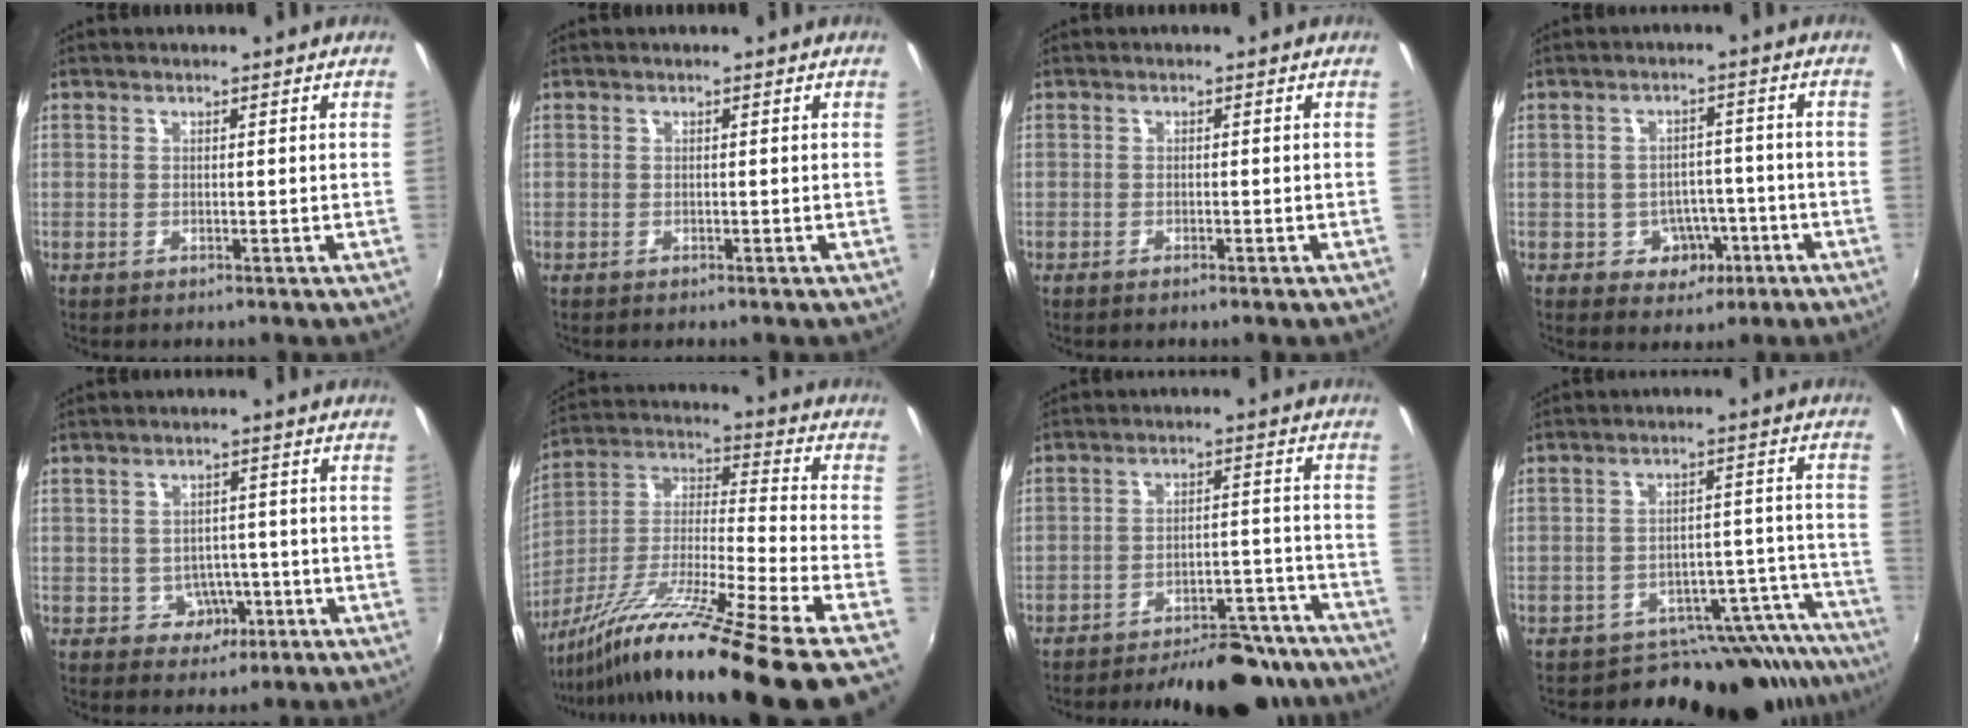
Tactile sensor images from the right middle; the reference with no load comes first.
{"total": 0.0}
{"total": 1.0, "force": [-0.9, 0.1, 0.5], "torque": [-0.011, -0.003, -0.016]}
{"total": 5.9, "force": [-2.6, 4.9, 2.1], "torque": [-0.042, 0.015, -0.020]}
{"total": 4.5, "force": [-1.9, 4.0, 1.1], "torque": [-0.031, 0.010, -0.013]}
{"total": 25.0, "force": [-19.2, -1.7, 16.0], "torque": [-0.248, -0.053, -0.327]}
{"total": 19.4, "force": [-17.3, 5.7, 6.7], "torque": [-0.095, 0.035, -0.202]}
{"total": 17.6, "force": [-16.5, 5.3, 2.9], "torque": [-0.013, 0.041, -0.220]}